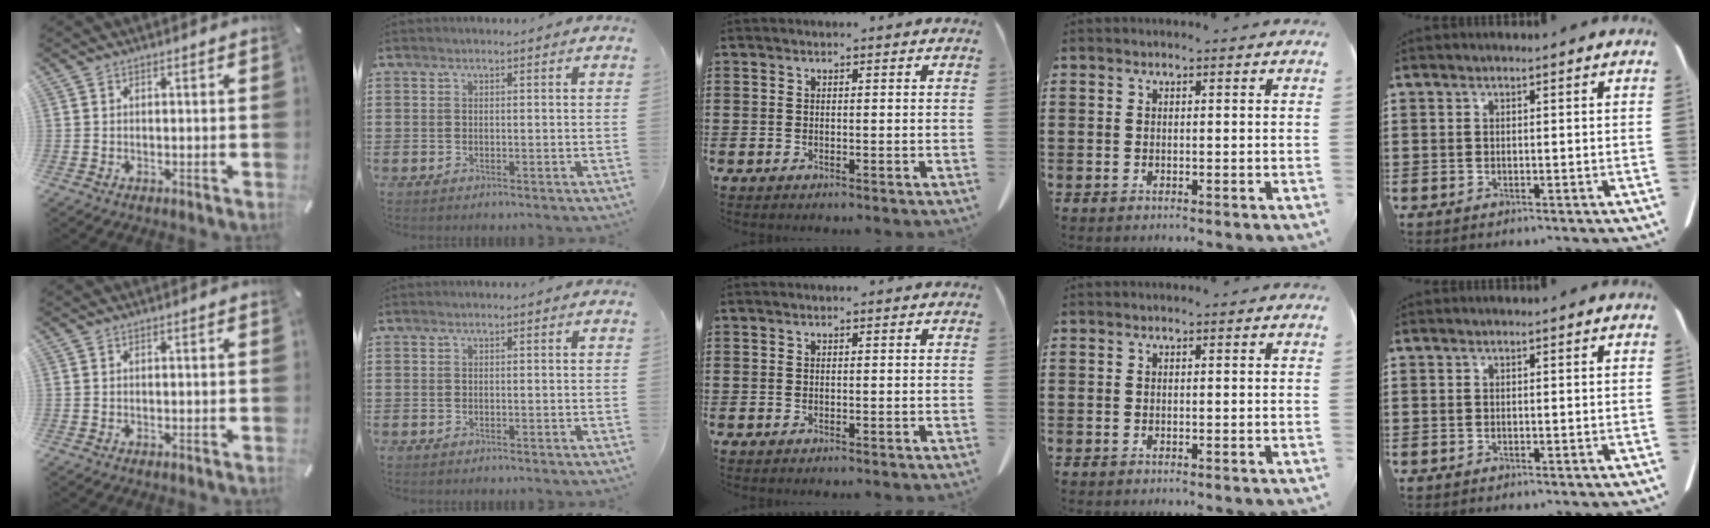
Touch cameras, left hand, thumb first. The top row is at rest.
{}